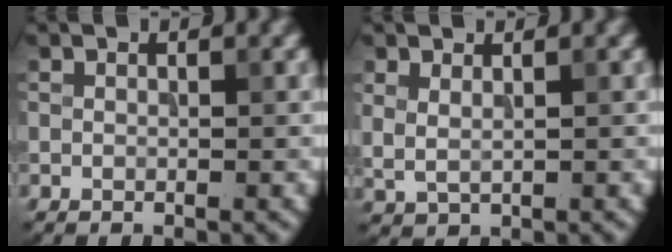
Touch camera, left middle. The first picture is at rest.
{"total": 1.4, "force": [0.8, 0.5, 1.1], "torque": [-0.027, -0.006, 0.019]}